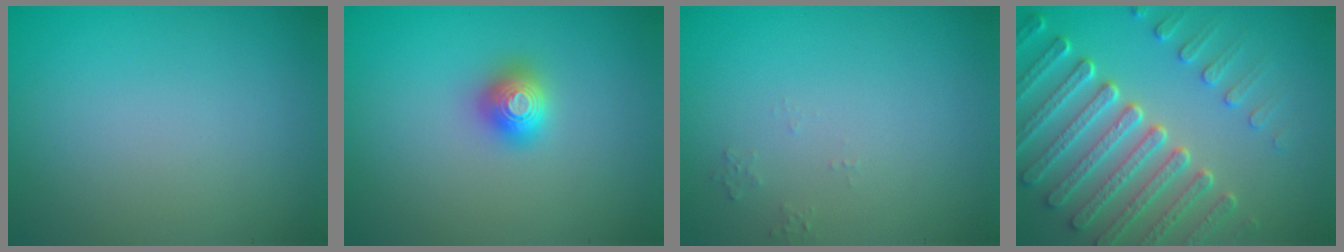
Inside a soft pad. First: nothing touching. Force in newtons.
{"total": 1.6, "press": 1.6, "slide": 0.2}
{"total": 0.8, "press": 0.7, "slide": 0.2}
{"total": 7.2, "press": 5.6, "slide": 4.6}